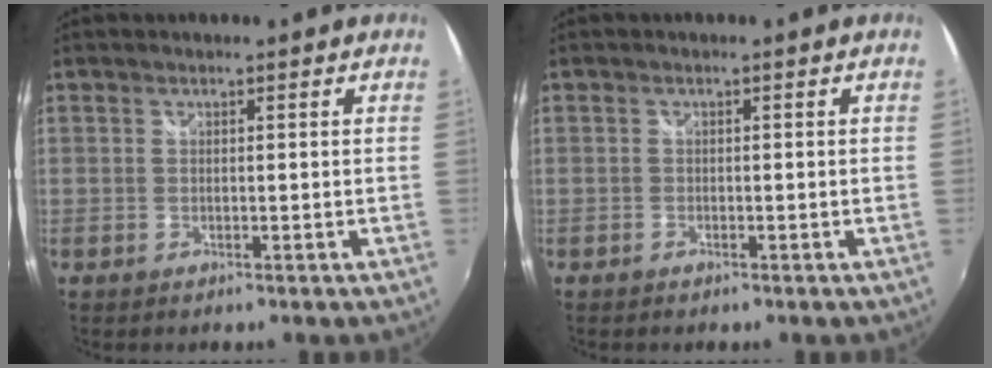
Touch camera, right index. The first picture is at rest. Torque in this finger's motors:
{"motor_torque": [0.13, -0.14, 0.04, -0.01]}